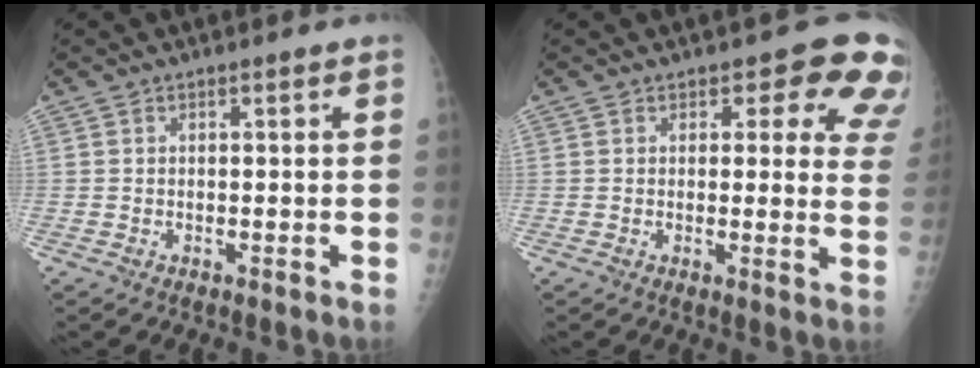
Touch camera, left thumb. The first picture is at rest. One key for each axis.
{"total": 11.0, "fx": 6.7, "fy": 5.6, "fz": 6.6, "tx": -0.018, "ty": -0.028, "tz": 0.051}